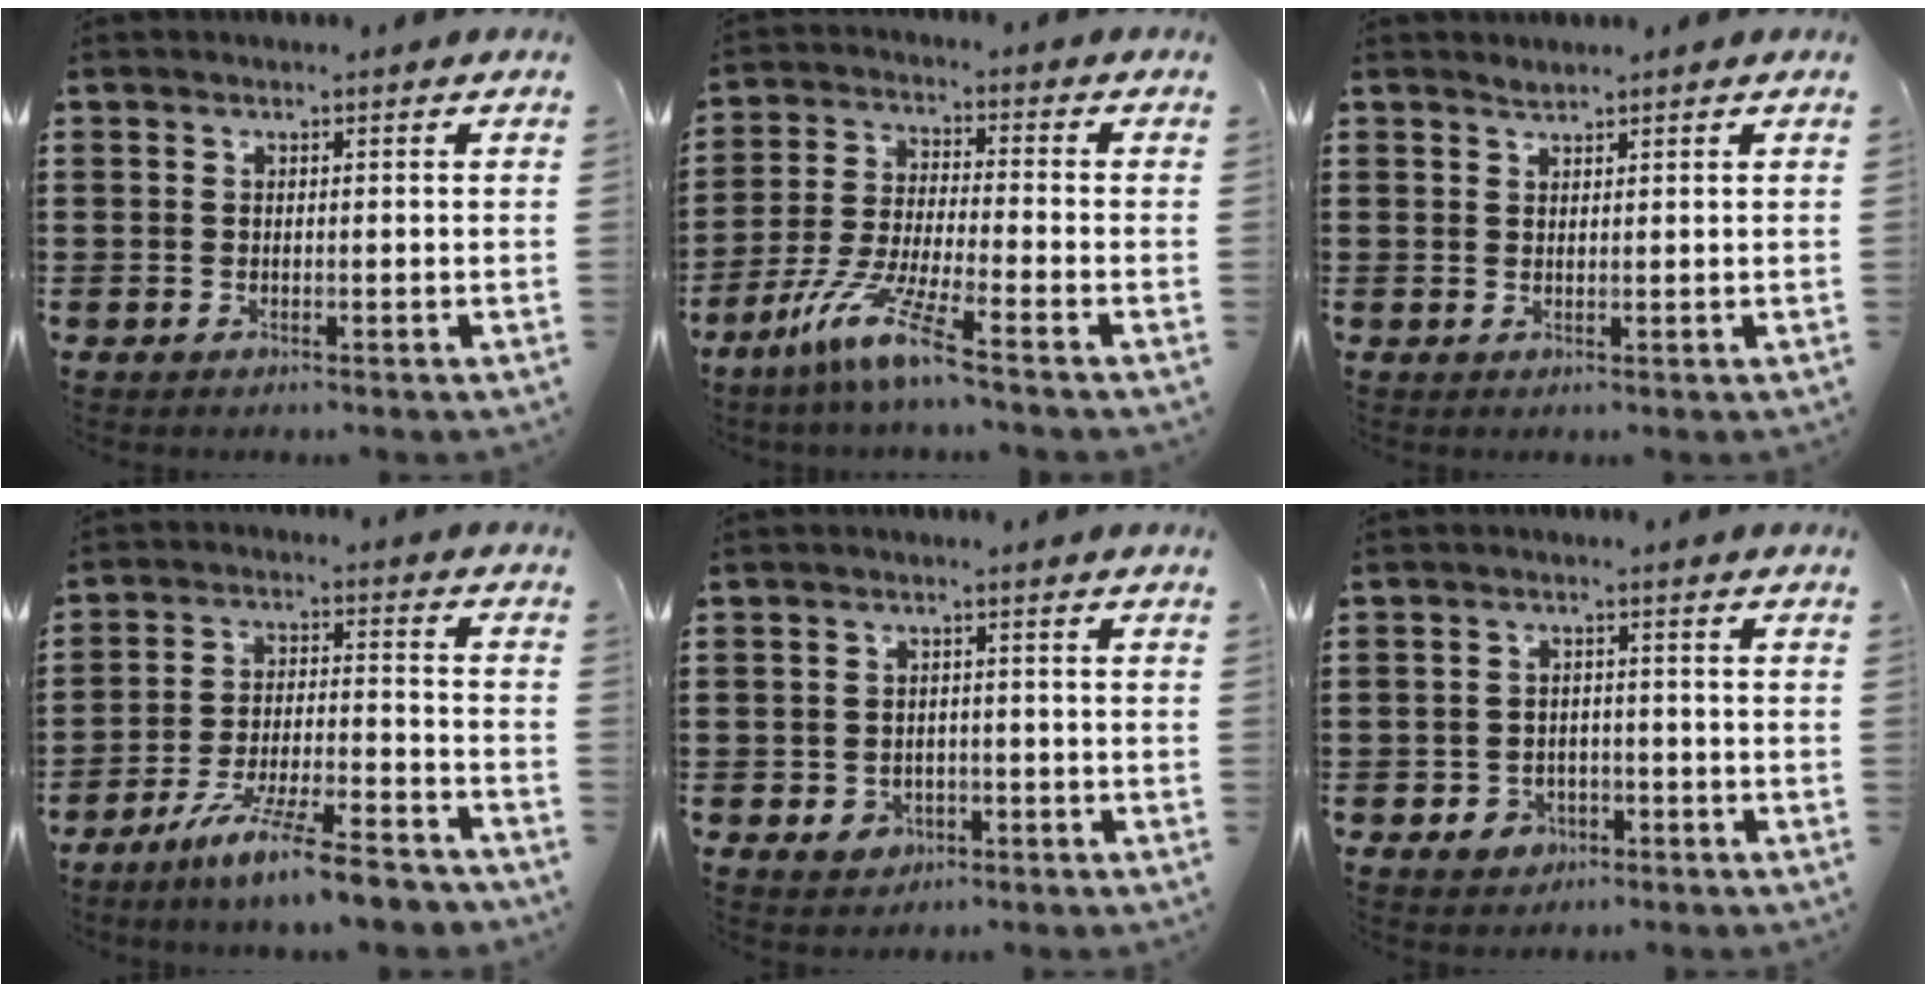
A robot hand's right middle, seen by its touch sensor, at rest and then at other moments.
{"total": 8.9, "force": [-6.2, 0.1, 6.4], "torque": [-0.140, -0.016, -0.123]}
{"total": 1.0, "force": [0.9, 0.2, 0.0], "torque": [-0.002, 0.000, 0.018]}
{"total": 9.6, "force": [-8.1, 0.1, 5.1], "torque": [-0.089, 0.008, -0.155]}
{"total": 2.1, "force": [-1.1, 1.7, 0.7], "torque": [-0.018, 0.002, -0.025]}
{"total": 2.5, "force": [-1.7, 1.8, 0.5], "torque": [-0.016, 0.001, -0.036]}